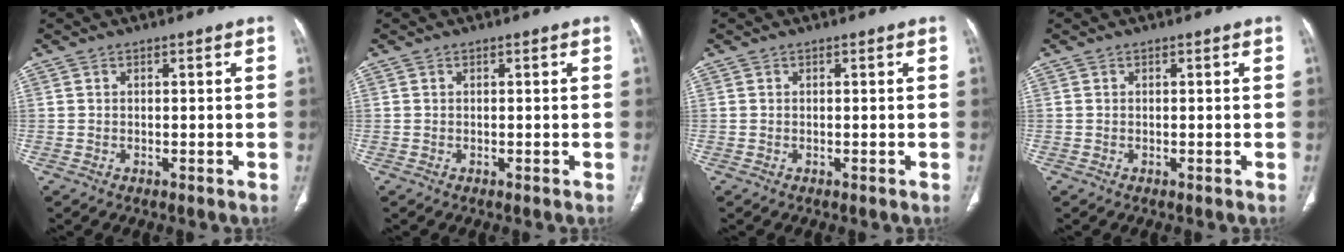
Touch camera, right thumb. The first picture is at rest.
{"total": 0.0}
{"total": 0.0}
{"total": 0.0}